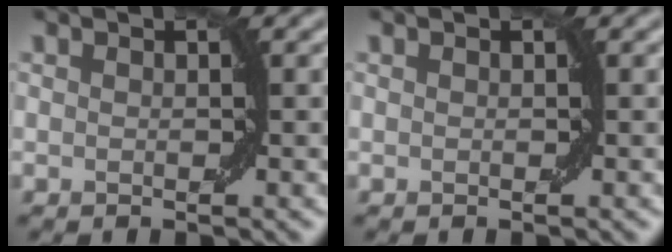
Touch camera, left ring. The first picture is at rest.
{"total": 0.0}